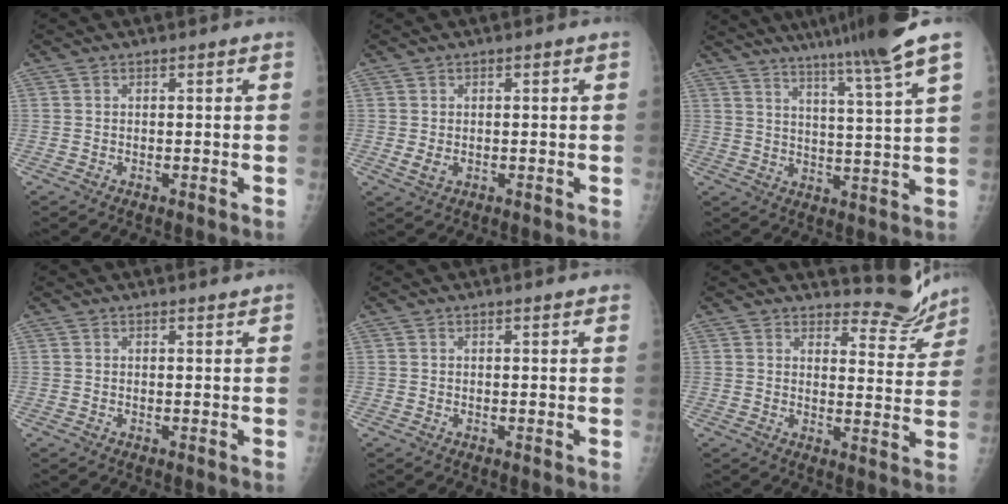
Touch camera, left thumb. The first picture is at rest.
{"total": 2.1, "force": [-0.3, 1.4, 1.5], "torque": [-0.033, 0.000, -0.003]}
{"total": 15.4, "force": [11.8, -1.7, 9.7], "torque": [-0.150, -0.063, 0.169]}
{"total": 0.7, "force": [0.7, 0.0, 0.2], "torque": [-0.003, -0.006, 0.011]}
{"total": 1.5, "force": [1.2, 0.1, 0.9], "torque": [-0.007, 0.002, 0.016]}
{"total": 7.6, "force": [7.4, 1.8, -0.2], "torque": [0.025, -0.082, 0.092]}